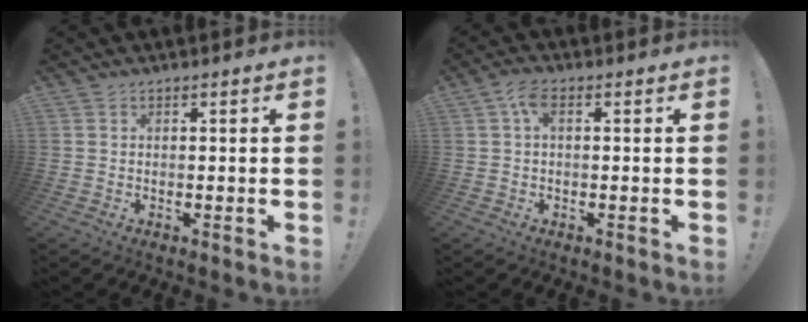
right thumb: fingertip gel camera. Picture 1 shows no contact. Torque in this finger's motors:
{"motor_torque": [0.05, 0.02, 0.51, 0.01, 0.14]}